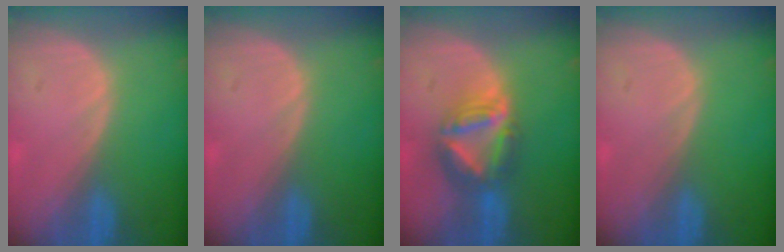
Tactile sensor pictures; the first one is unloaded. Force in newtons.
{"total": 0.0}
{"total": 7.9, "press": 6.8, "slide": 4.0}
{"total": 0.0}